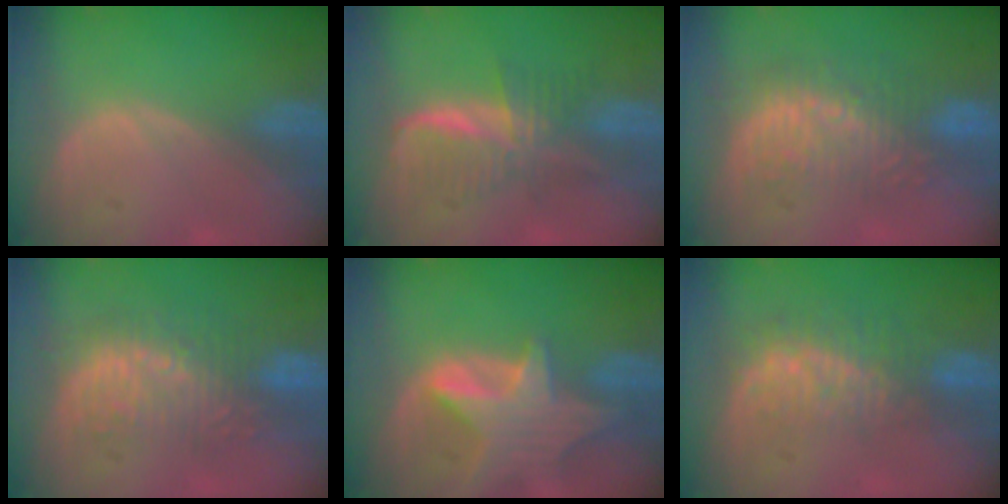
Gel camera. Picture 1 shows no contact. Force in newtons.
{"total": 6.0, "press": 5.9, "slide": 0.7}
{"total": 8.7, "press": 8.6, "slide": 1.6}
{"total": 8.9, "press": 8.6, "slide": 2.0}
{"total": 7.9, "press": 7.3, "slide": 3.1}
{"total": 8.3, "press": 7.4, "slide": 3.7}